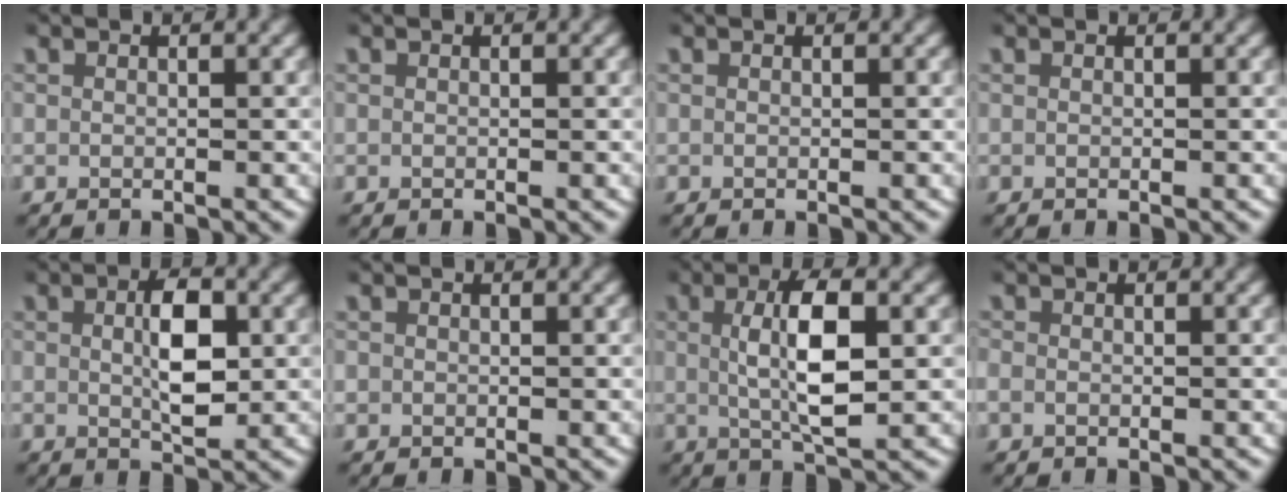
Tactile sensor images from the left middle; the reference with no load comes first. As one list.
[{"total": 0.0}, {"total": 0.0}, {"total": 0.0}, {"total": 4.2, "force": [0.4, 1.8, 3.8], "torque": [-0.062, -0.009, 0.009]}, {"total": 0.9, "force": [-0.1, 0.9, 0.2], "torque": [-0.008, -0.003, -0.002]}, {"total": 5.6, "force": [0.6, 1.4, 5.3], "torque": [-0.089, -0.003, 0.013]}, {"total": 1.2, "force": [-0.4, 1.0, 0.5], "torque": [-0.018, -0.004, -0.007]}]